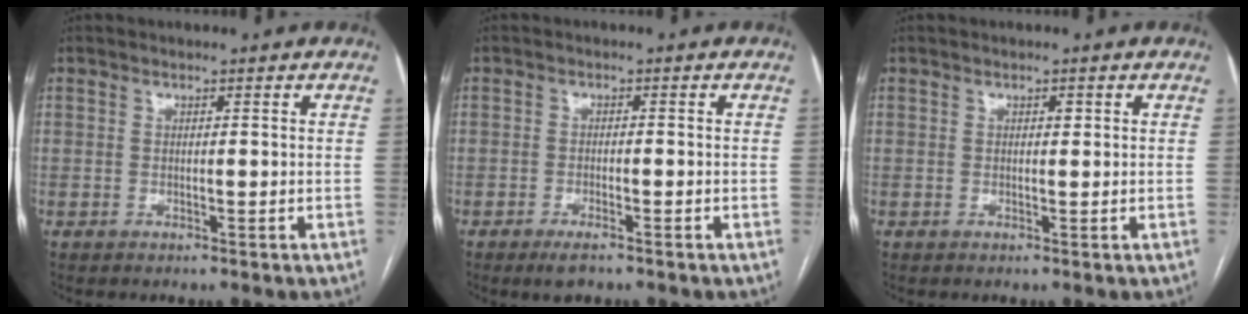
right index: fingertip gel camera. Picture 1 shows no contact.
{"total": 3.0, "force": [-2.1, 0.8, 2.0], "torque": [-0.039, -0.003, -0.035]}
{"total": 0.7, "force": [0.3, 0.4, 0.5], "torque": [-0.009, 0.000, 0.003]}